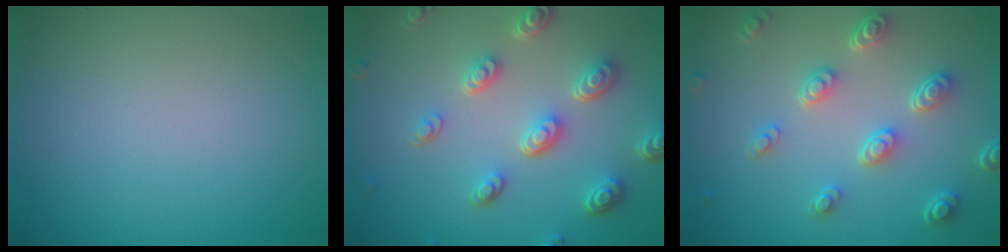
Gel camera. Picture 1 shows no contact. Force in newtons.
{"total": 5.3, "press": 3.9, "slide": 3.6}
{"total": 4.6, "press": 3.4, "slide": 3.0}